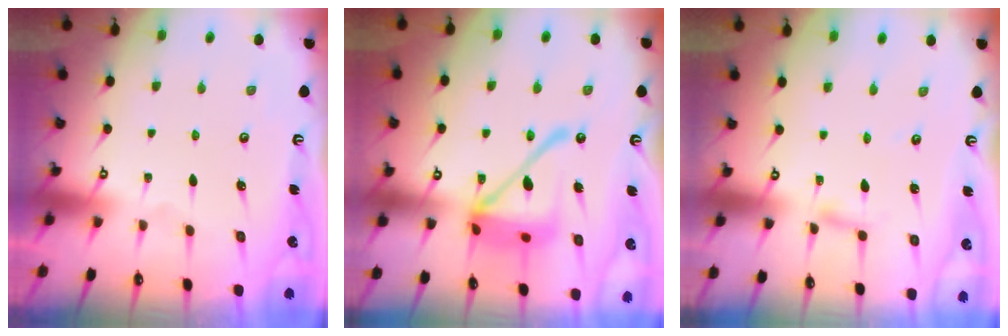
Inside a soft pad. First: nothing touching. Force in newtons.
{"total": 19.1, "press": 19.0, "slide": 1.9}
{"total": 2.7, "press": 2.7, "slide": 0.3}